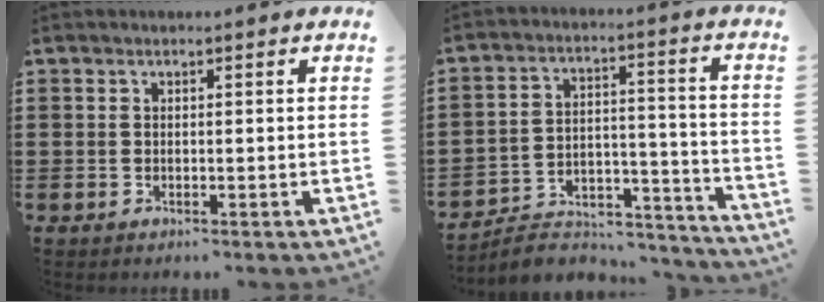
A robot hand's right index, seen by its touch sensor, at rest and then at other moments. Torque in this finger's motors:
{"motor_torque": [-1.60, 0.38, -0.01, -0.21]}